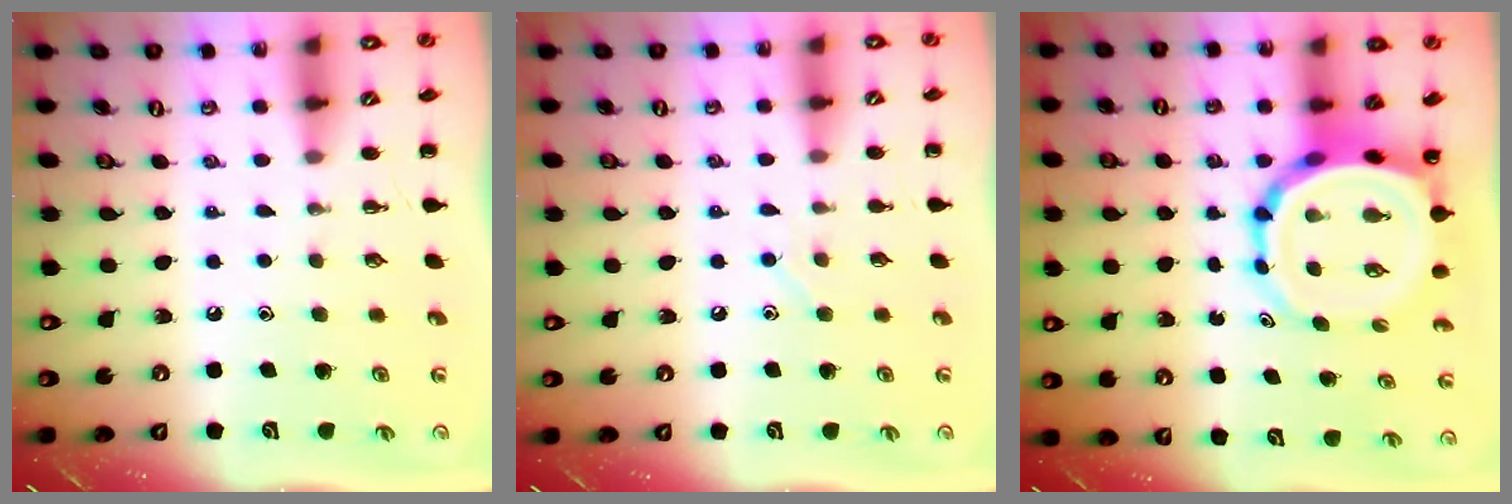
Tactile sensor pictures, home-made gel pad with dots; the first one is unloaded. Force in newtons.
{"total": 5.1, "press": 4.9, "slide": 1.4}
{"total": 9.4, "press": 8.8, "slide": 3.1}